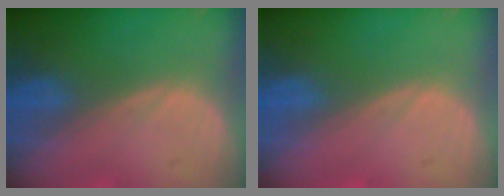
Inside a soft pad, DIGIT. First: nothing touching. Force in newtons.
{"total": 0.0}